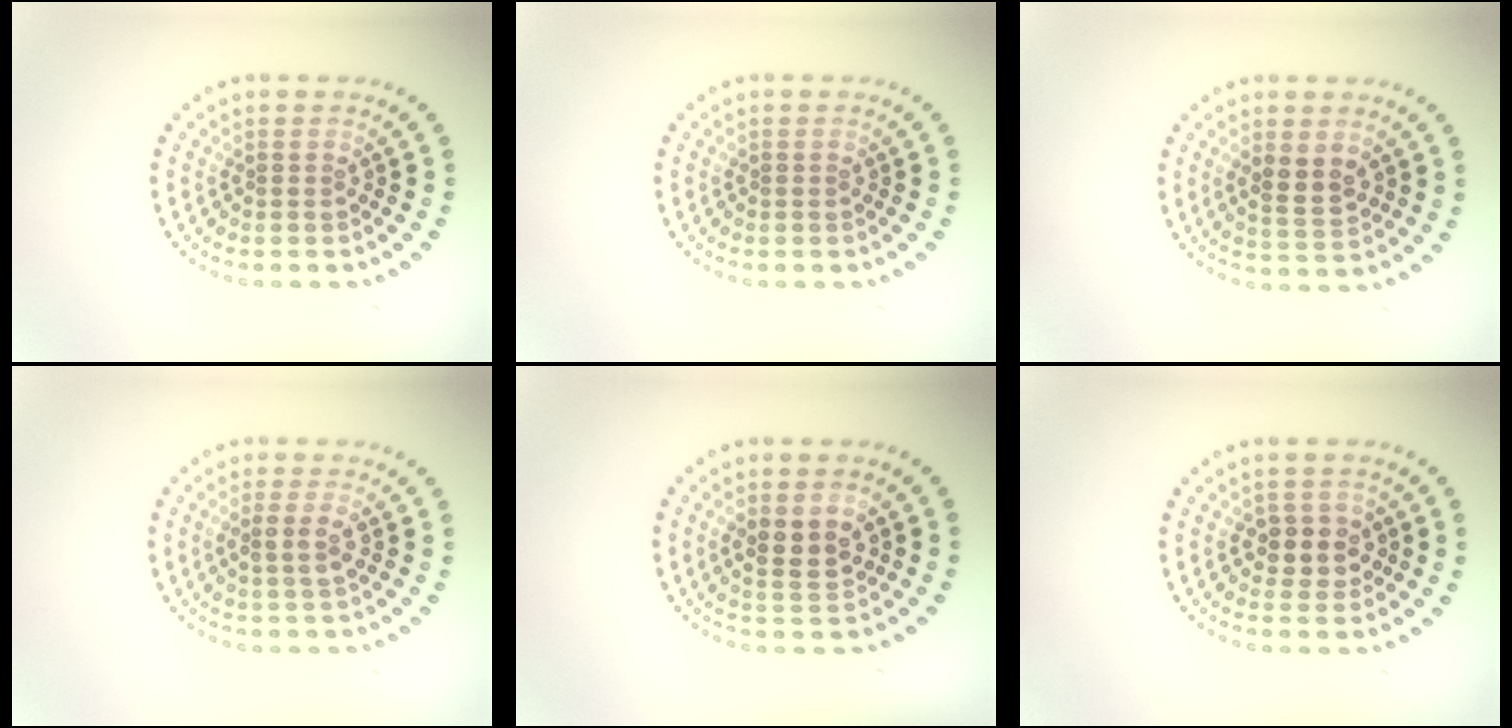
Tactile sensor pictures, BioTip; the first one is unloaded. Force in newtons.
{"total": 0.0}
{"total": 2.6, "press": 2.5, "slide": 0.7}
{"total": 1.7, "press": 1.7, "slide": 0.4}
{"total": 3.0, "press": 2.9, "slide": 0.7}
{"total": 2.7, "press": 2.5, "slide": 1.1}